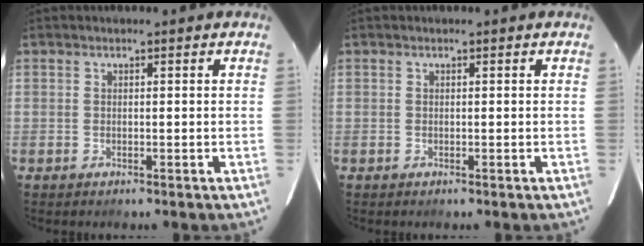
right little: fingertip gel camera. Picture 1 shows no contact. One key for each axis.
{"total": 0.0}